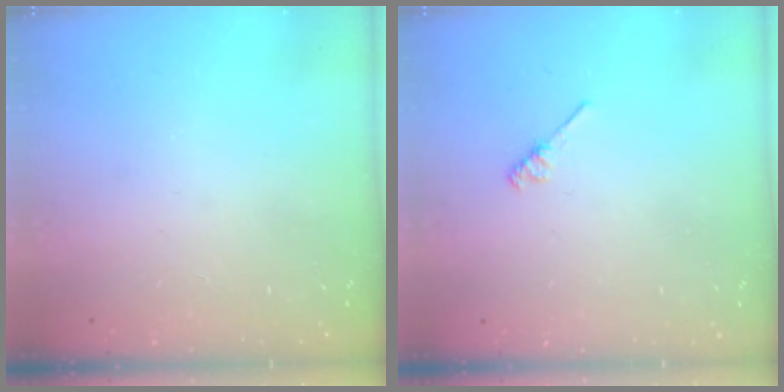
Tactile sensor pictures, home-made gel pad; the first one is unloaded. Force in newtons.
{"total": 2.7, "press": 2.7, "slide": 0.4}